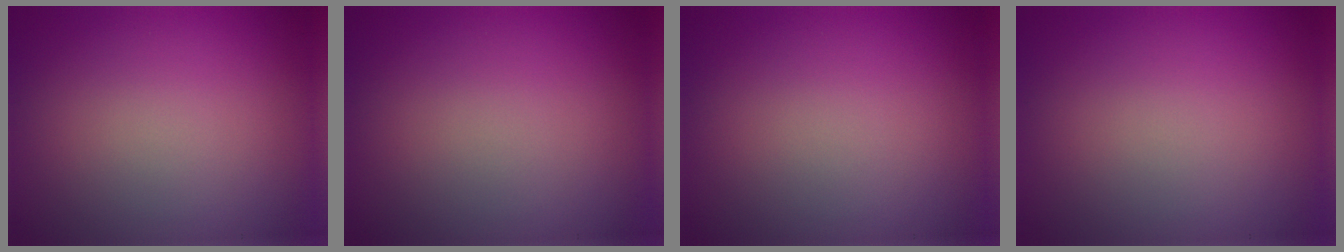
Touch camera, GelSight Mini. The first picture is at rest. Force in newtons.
{"total": 0.0}
{"total": 0.0}
{"total": 0.0}